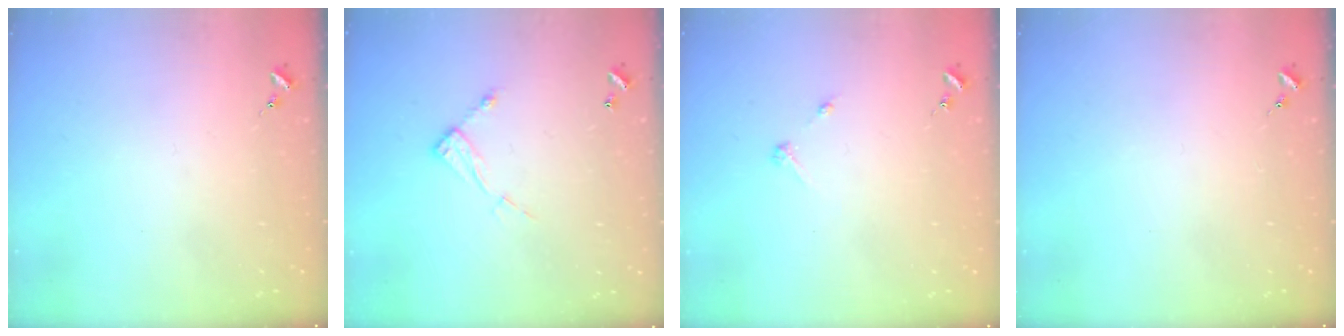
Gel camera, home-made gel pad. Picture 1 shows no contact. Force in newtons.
{"total": 8.7, "press": 8.7, "slide": 0.4}
{"total": 2.6, "press": 2.6, "slide": 0.3}
{"total": 0.0}